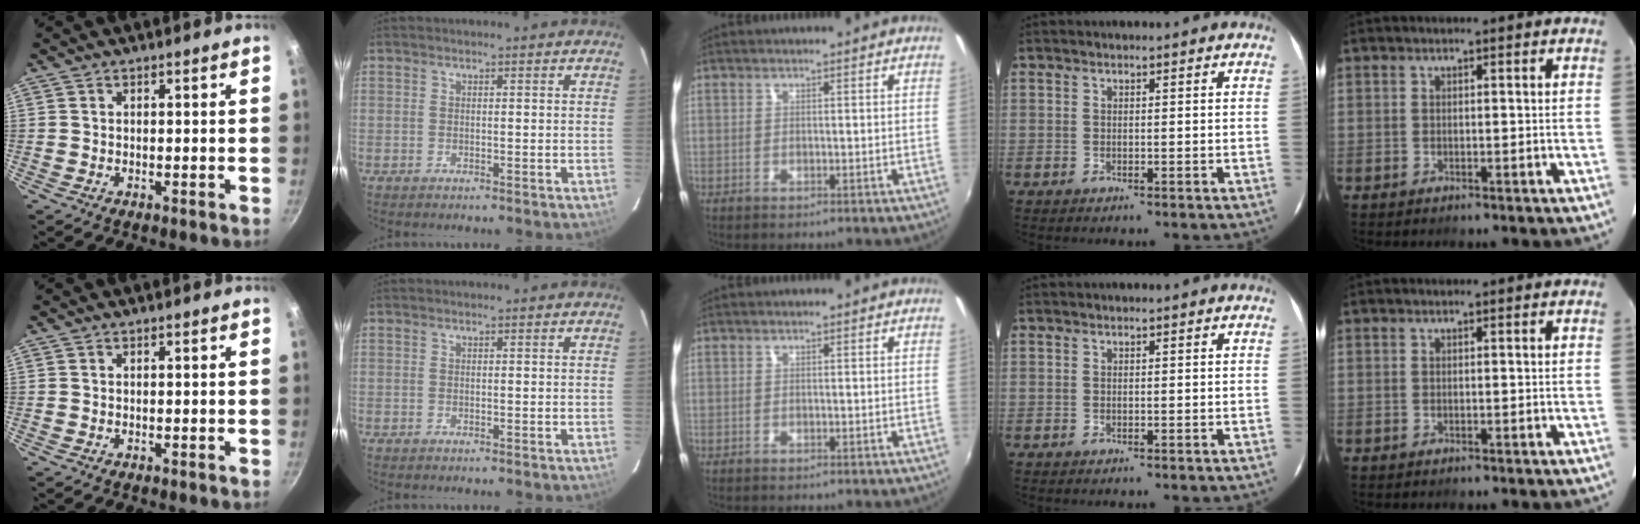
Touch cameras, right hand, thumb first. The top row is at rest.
{}